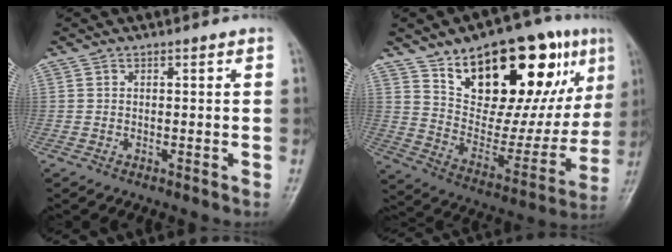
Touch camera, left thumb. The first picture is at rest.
{"total": 28.4, "force": [14.1, 12.9, 21.0], "torque": [-0.259, -0.028, 0.230]}